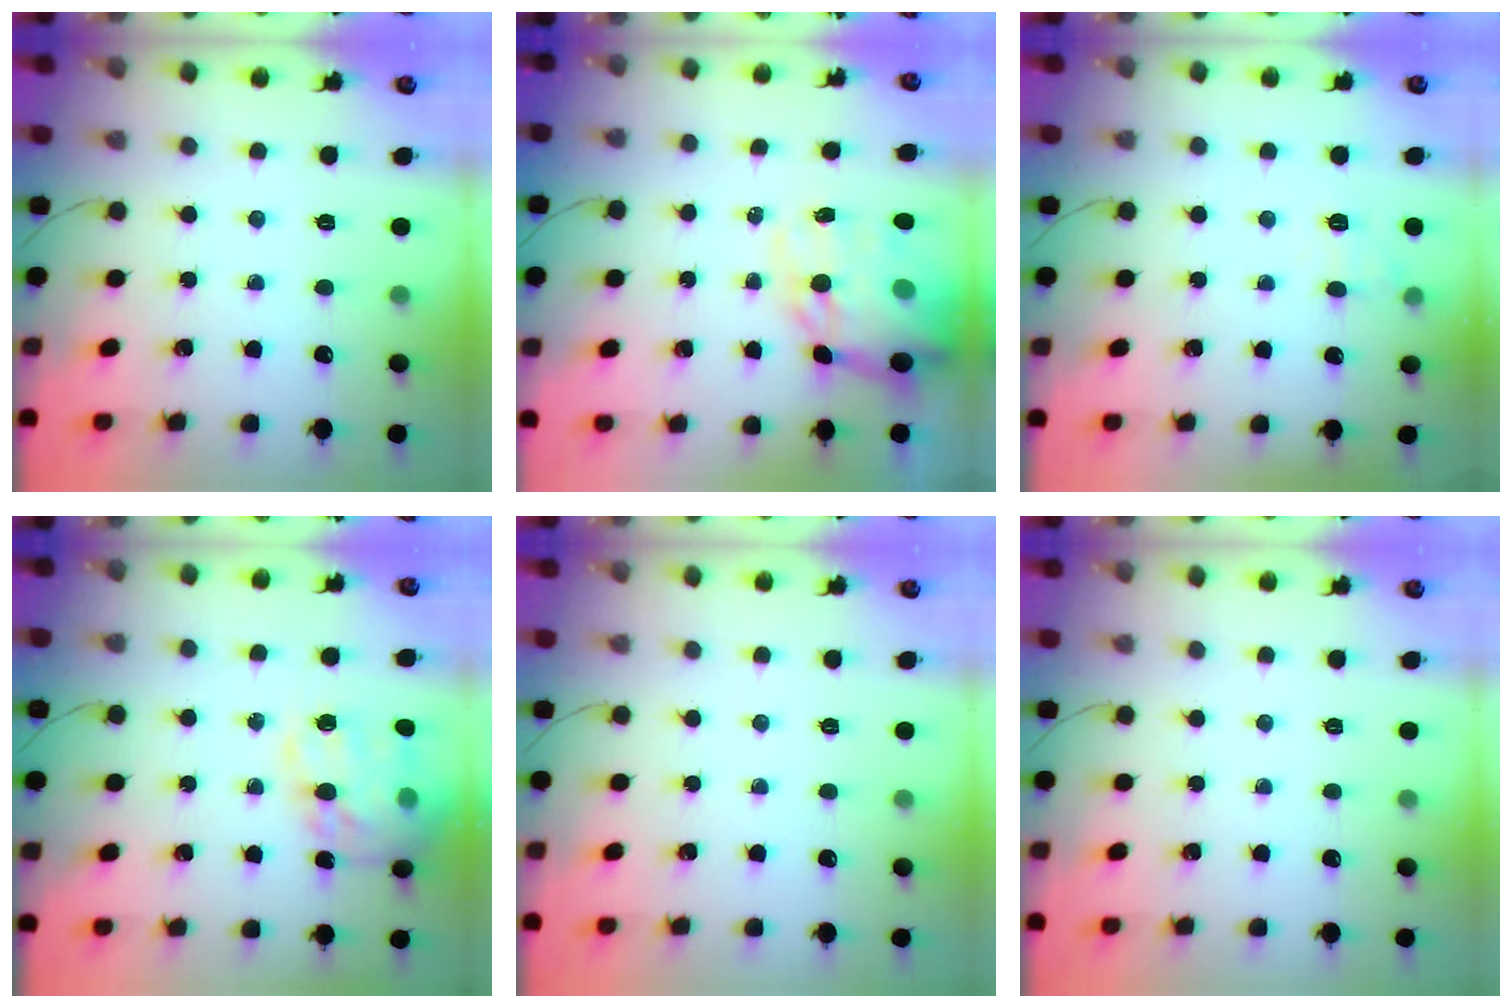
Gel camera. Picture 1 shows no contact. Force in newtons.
{"total": 18.0, "press": 17.6, "slide": 3.9}
{"total": 7.7, "press": 7.4, "slide": 2.0}
{"total": 21.0, "press": 20.7, "slide": 3.2}
{"total": 0.0}
{"total": 0.0}